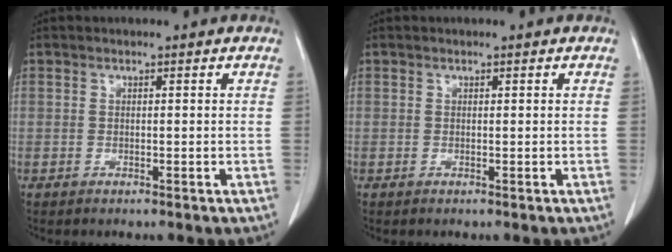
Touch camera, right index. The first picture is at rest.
{"total": 0.0}